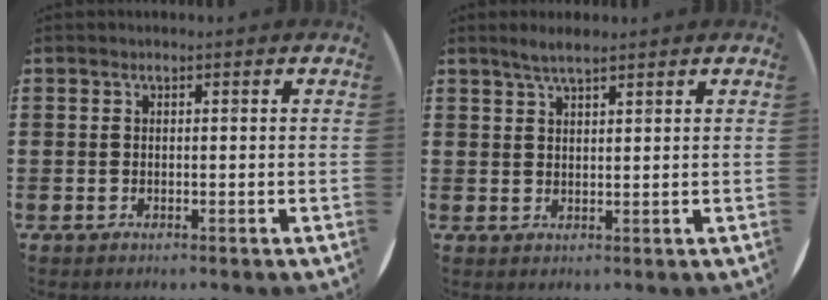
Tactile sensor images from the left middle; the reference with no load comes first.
{"total": 2.6, "force": [2.1, 0.4, 1.5], "torque": [-0.031, 0.004, 0.037]}